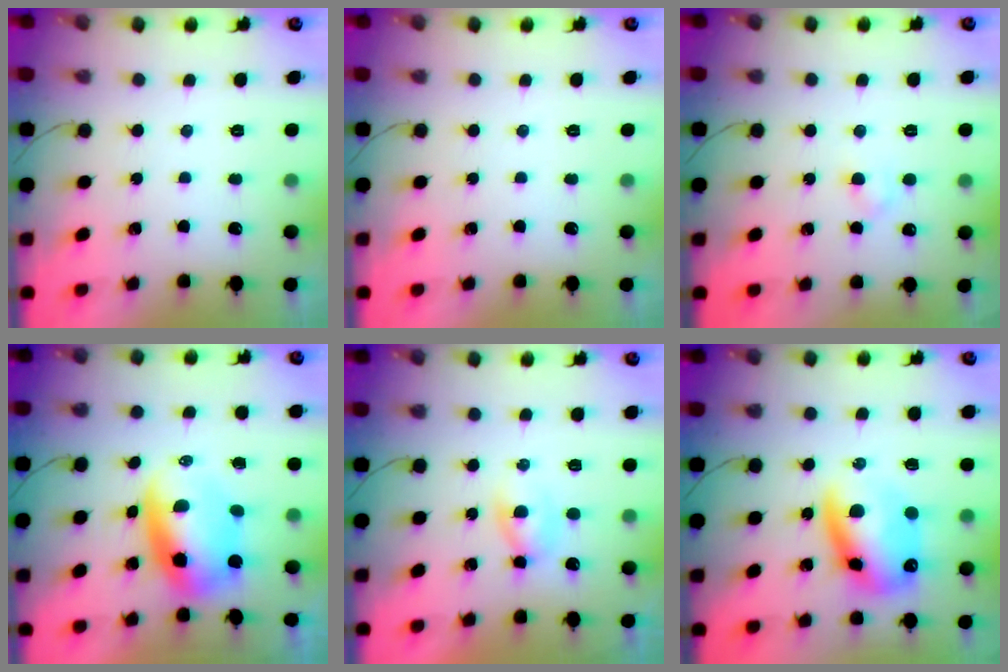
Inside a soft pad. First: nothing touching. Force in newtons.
{"total": 0.0}
{"total": 2.5, "press": 2.3, "slide": 0.9}
{"total": 8.3, "press": 8.1, "slide": 2.2}
{"total": 2.2, "press": 2.0, "slide": 0.9}
{"total": 14.2, "press": 13.7, "slide": 3.8}